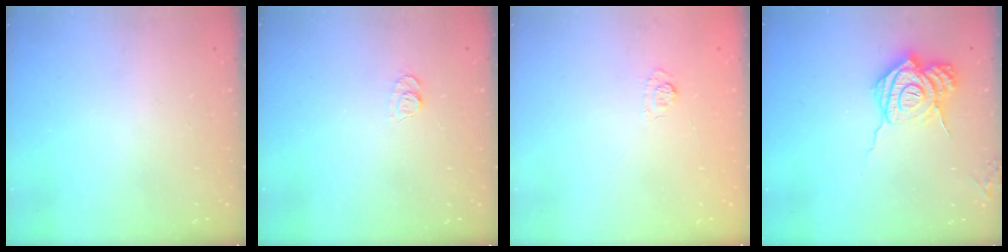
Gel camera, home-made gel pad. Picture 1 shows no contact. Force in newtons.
{"total": 6.4, "press": 6.4, "slide": 0.6}
{"total": 2.1, "press": 1.6, "slide": 1.3}
{"total": 15.4, "press": 15.3, "slide": 1.5}